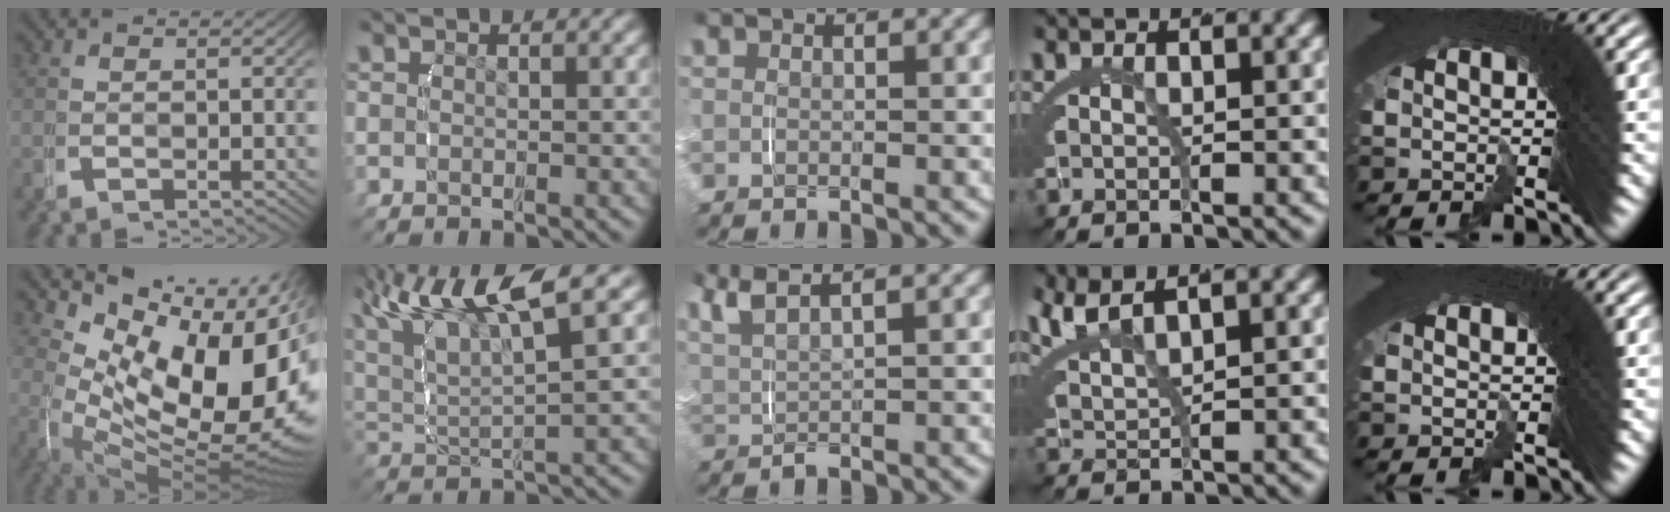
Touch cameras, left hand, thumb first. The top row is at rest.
{"thumb": {"total": 22.2, "force": [-0.1, 14.1, 17.1], "torque": [-0.265, -0.051, 0.024]}, "index": {"total": 8.3, "force": [5.2, 3.4, 5.6], "torque": [-0.115, 0.006, 0.087]}, "middle": {"total": 5.6, "force": [3.4, 2.9, 3.5], "torque": [-0.087, 0.006, 0.056]}, "ring": {"total": 4.5, "force": [3.4, 1.4, 2.6], "torque": [-0.076, 0.000, 0.070]}}